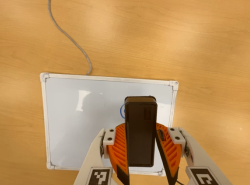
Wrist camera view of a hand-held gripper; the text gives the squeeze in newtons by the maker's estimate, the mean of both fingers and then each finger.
{"total": 6.5, "left": 5.9, "right": 7.1}